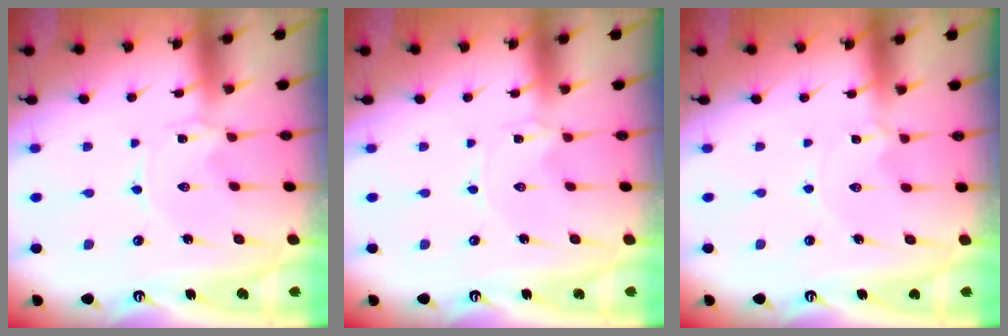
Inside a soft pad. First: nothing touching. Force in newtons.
{"total": 0.0}
{"total": 0.8, "press": 0.8, "slide": 0.1}